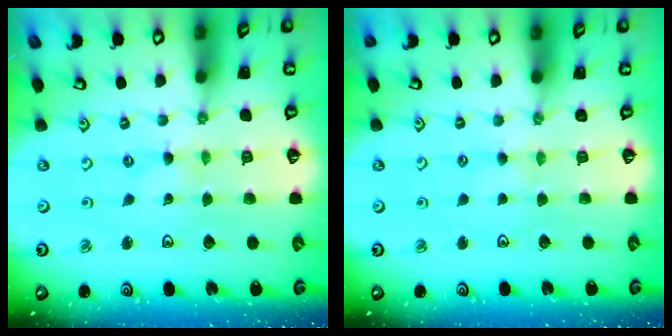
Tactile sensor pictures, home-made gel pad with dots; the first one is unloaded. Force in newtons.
{"total": 2.2, "press": 2.2, "slide": 0.3}